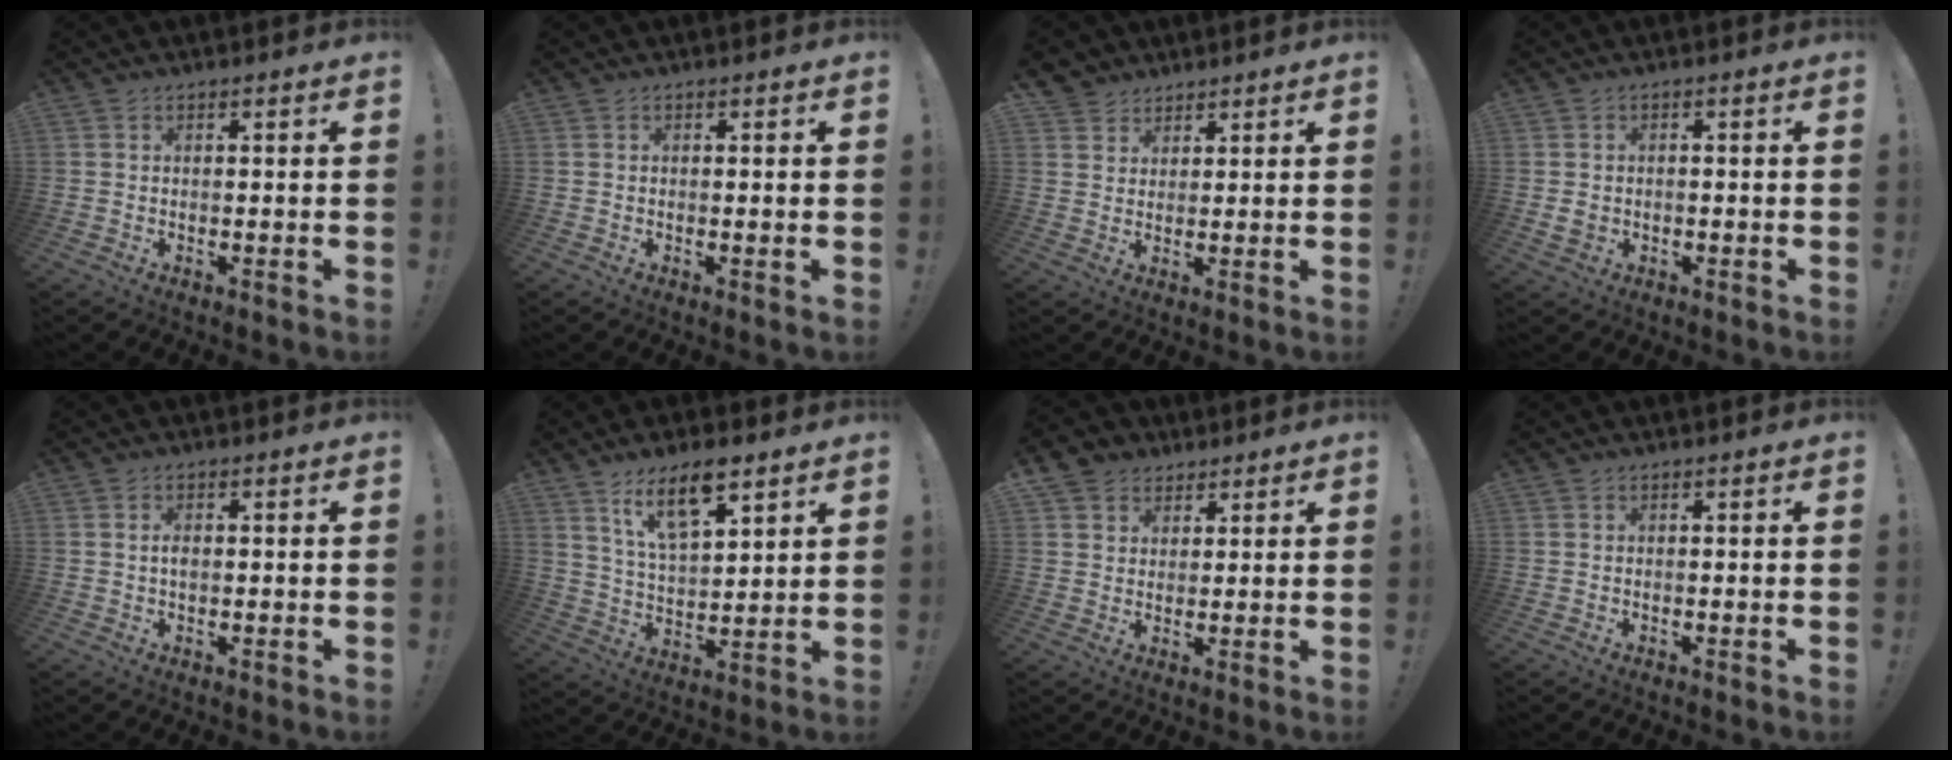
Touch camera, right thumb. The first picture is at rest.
{"total": 0.6, "force": [0.1, -0.2, 0.6], "torque": [-0.006, -0.004, 0.001]}
{"total": 4.4, "force": [3.3, 2.9, 0.0], "torque": [0.004, -0.026, 0.062]}
{"total": 2.2, "force": [-0.5, 1.8, 1.1], "torque": [-0.012, 0.003, -0.008]}
{"total": 1.3, "force": [-0.1, 1.0, 0.8], "torque": [-0.024, 0.007, -0.001]}
{"total": 12.4, "force": [8.1, 4.7, 8.1], "torque": [-0.137, -0.038, 0.141]}
{"total": 6.2, "force": [3.5, 5.0, 1.1], "torque": [-0.010, -0.022, 0.068]}
{"total": 0.0}